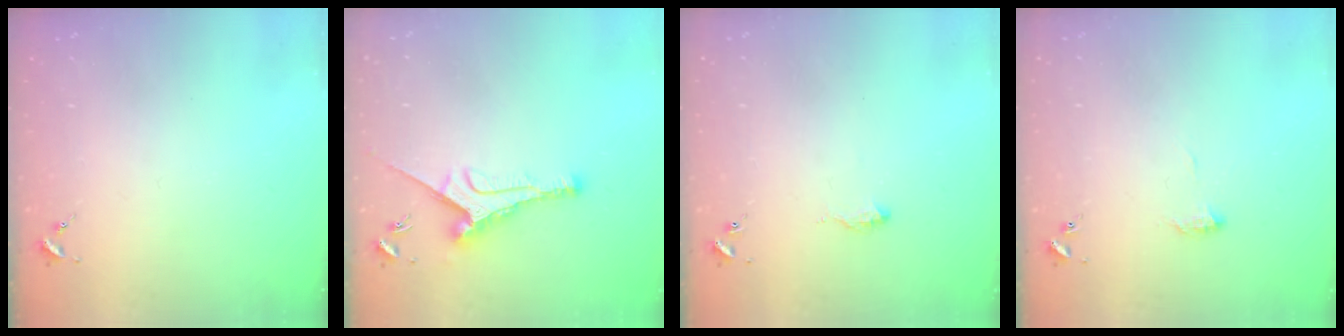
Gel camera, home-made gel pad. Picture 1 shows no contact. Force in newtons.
{"total": 9.9, "press": 9.9, "slide": 0.5}
{"total": 6.3, "press": 6.2, "slide": 0.8}
{"total": 5.3, "press": 5.3, "slide": 0.4}